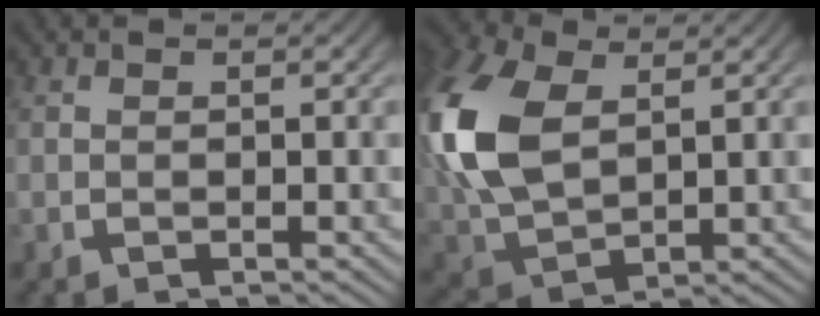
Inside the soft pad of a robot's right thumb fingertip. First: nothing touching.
{"total": 10.5, "force": [1.5, 7.4, 7.3], "torque": [-0.204, -0.039, 0.052]}